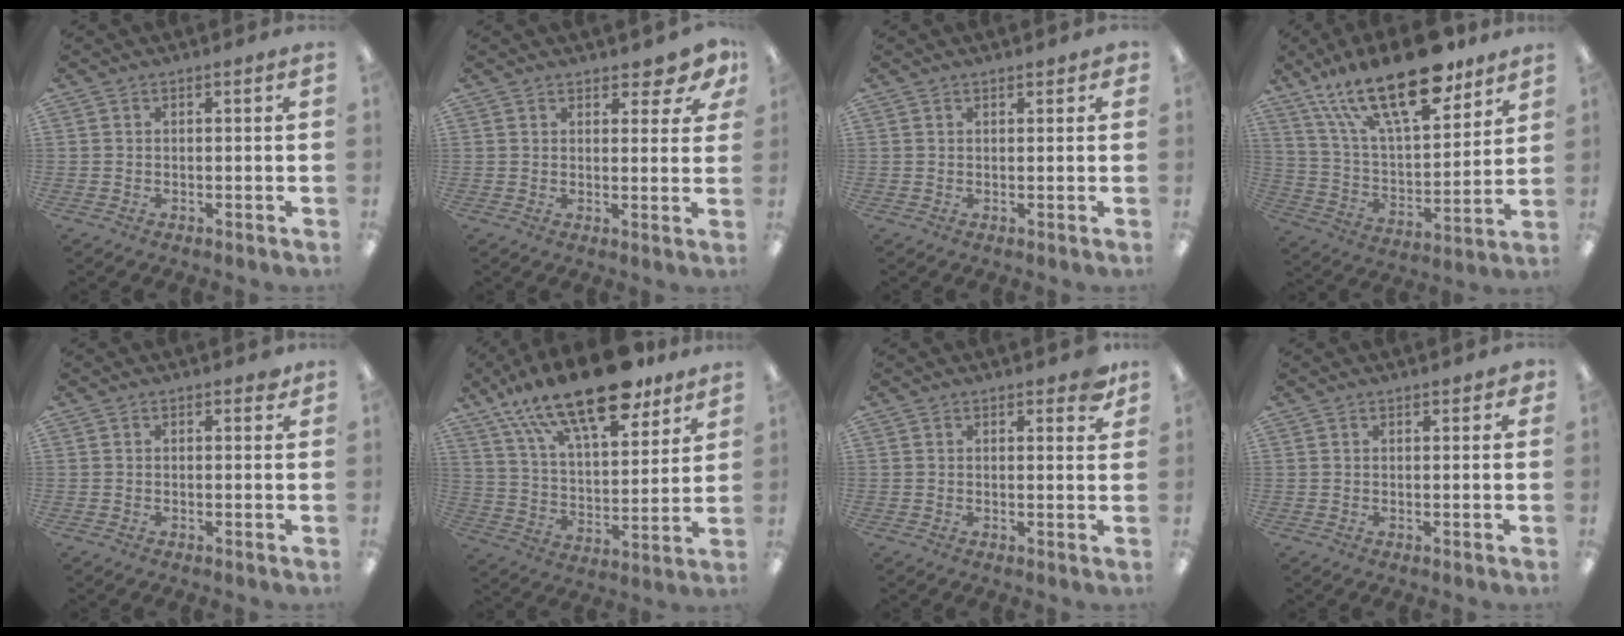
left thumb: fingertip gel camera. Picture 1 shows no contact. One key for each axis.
{"total": 4.7, "fx": 3.8, "fy": 1.9, "fz": 1.9, "tx": -0.013, "ty": -0.021, "tz": 0.065}
{"total": 1.1, "fx": 0.9, "fy": 0.5, "fz": 0.3, "tx": 0.001, "ty": -0.002, "tz": 0.015}
{"total": 24.5, "fx": 16.5, "fy": 9.1, "fz": 15.7, "tx": -0.278, "ty": -0.090, "tz": 0.281}
{"total": 1.2, "fx": 0.8, "fy": 0.6, "fz": 0.6, "tx": 0.003, "ty": -0.003, "tz": 0.011}
{"total": 22.2, "fx": 16.3, "fy": 7.5, "fz": 13.0, "tx": -0.221, "ty": -0.093, "tz": 0.281}
{"total": 3.6, "fx": 2.6, "fy": 1.4, "fz": 2.0, "tx": -0.014, "ty": -0.011, "tz": 0.041}
{"total": 1.4, "fx": 1.1, "fy": 0.7, "fz": 0.5, "tx": -0.003, "ty": -0.002, "tz": 0.019}